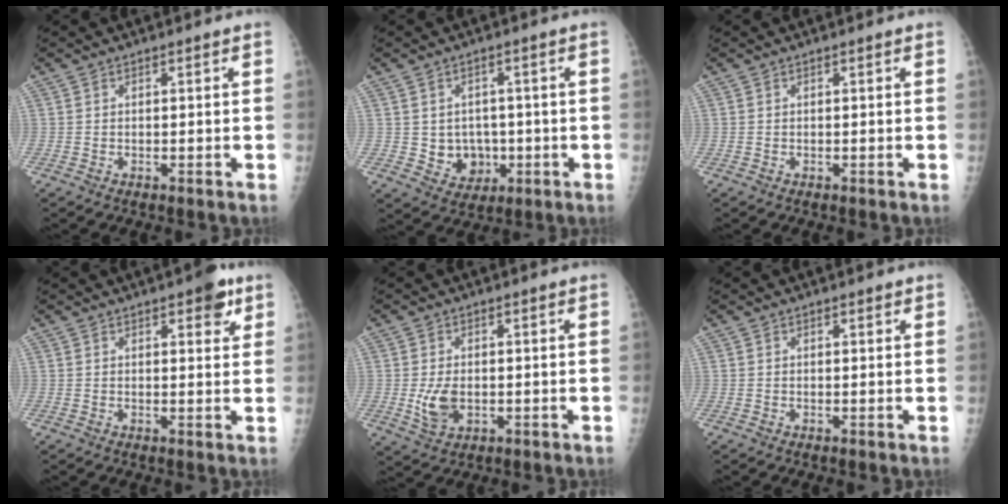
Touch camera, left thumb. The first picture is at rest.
{"total": 6.5, "force": [-0.6, 5.7, 3.0], "torque": [-0.010, 0.004, 0.004]}
{"total": 0.0}
{"total": 5.1, "force": [2.8, 2.1, 3.7], "torque": [-0.029, -0.009, 0.028]}
{"total": 5.2, "force": [-0.6, 3.3, 4.0], "torque": [-0.074, -0.007, -0.003]}
{"total": 0.9, "force": [0.6, 0.4, 0.5], "torque": [-0.007, -0.001, 0.007]}